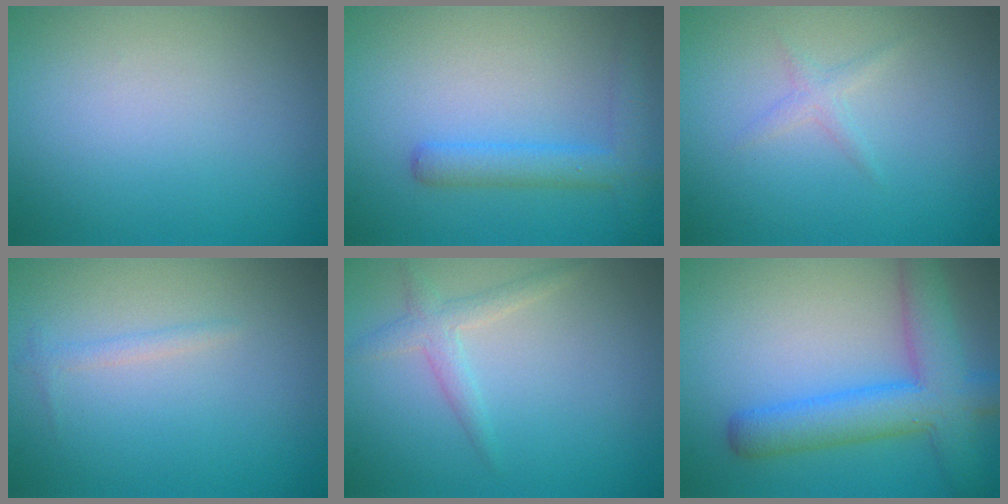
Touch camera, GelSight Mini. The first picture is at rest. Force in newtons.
{"total": 2.9, "press": 2.9, "slide": 0.1}
{"total": 1.0, "press": 1.0, "slide": 0.1}
{"total": 0.8, "press": 0.8, "slide": 0.0}
{"total": 1.8, "press": 1.8, "slide": 0.1}
{"total": 5.3, "press": 5.3, "slide": 0.3}